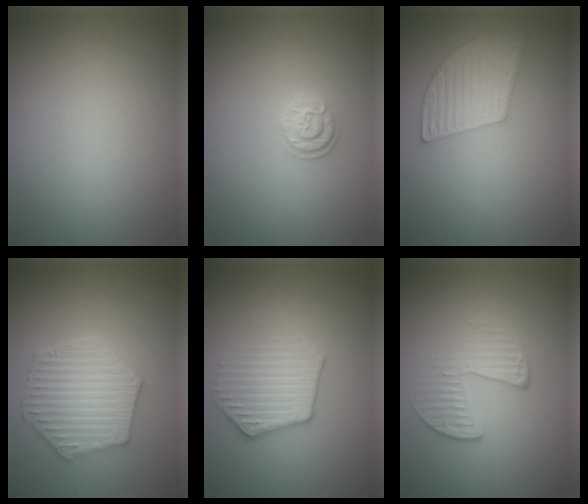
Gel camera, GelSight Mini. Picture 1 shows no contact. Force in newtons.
{"total": 1.7, "press": 1.7, "slide": 0.3}
{"total": 5.2, "press": 3.9, "slide": 3.4}
{"total": 6.3, "press": 5.1, "slide": 3.8}
{"total": 3.5, "press": 3.3, "slide": 0.9}
{"total": 2.4, "press": 1.7, "slide": 1.8}